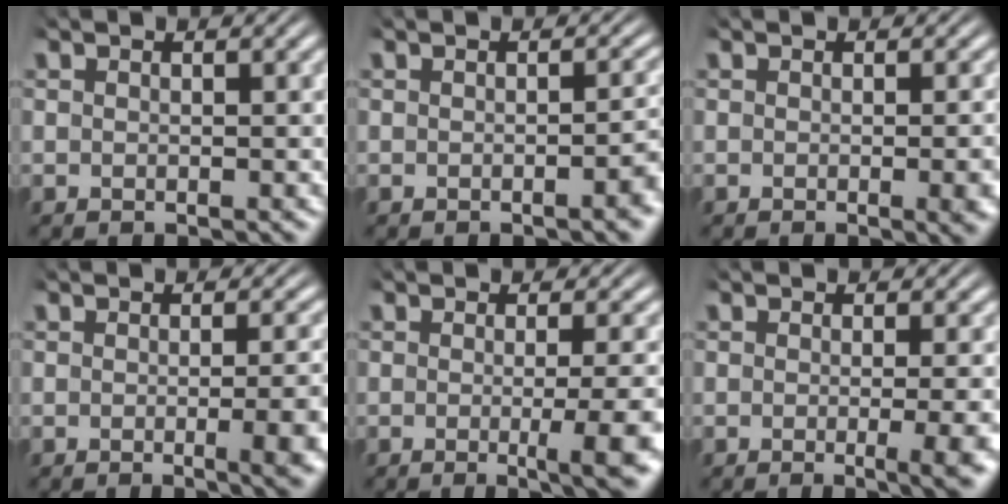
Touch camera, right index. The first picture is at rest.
{"total": 1.6, "force": [-0.9, 0.1, 1.4], "torque": [-0.015, 0.007, -0.018]}
{"total": 1.7, "force": [-0.5, 0.1, 1.6], "torque": [-0.016, 0.002, -0.010]}
{"total": 3.9, "force": [-1.3, 0.5, 3.7], "torque": [-0.036, 0.003, -0.024]}
{"total": 5.4, "force": [-1.8, 0.8, 5.0], "torque": [-0.044, 0.001, -0.032]}
{"total": 4.3, "force": [-1.3, 0.5, 4.0], "torque": [-0.035, 0.000, -0.025]}